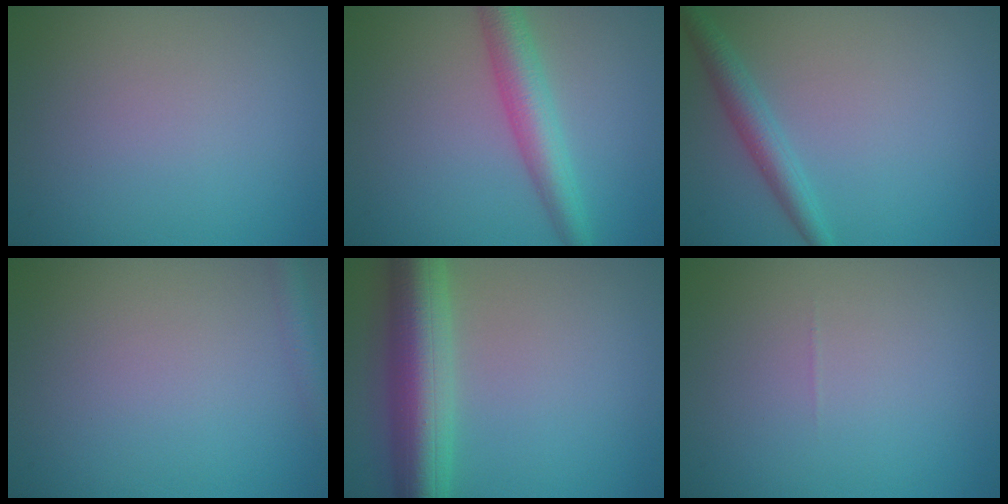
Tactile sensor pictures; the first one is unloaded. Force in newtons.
{"total": 4.7, "press": 4.7, "slide": 0.1}
{"total": 2.6, "press": 2.6, "slide": 0.1}
{"total": 2.1, "press": 2.1, "slide": 0.1}
{"total": 8.2, "press": 8.2, "slide": 0.4}
{"total": 0.0}